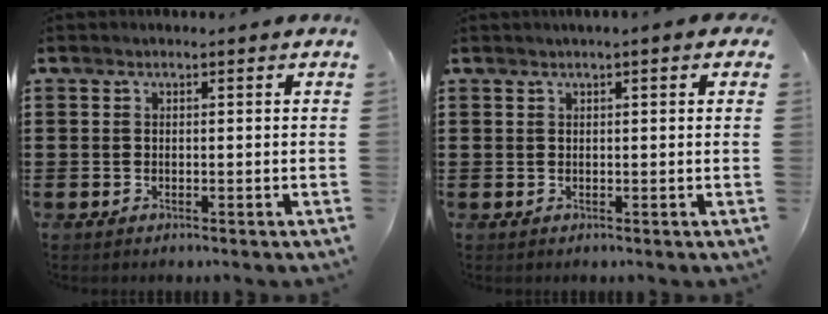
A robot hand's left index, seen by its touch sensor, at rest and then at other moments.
{"total": 1.1, "force": [0.6, -0.1, 0.9], "torque": [-0.017, 0.001, 0.011]}